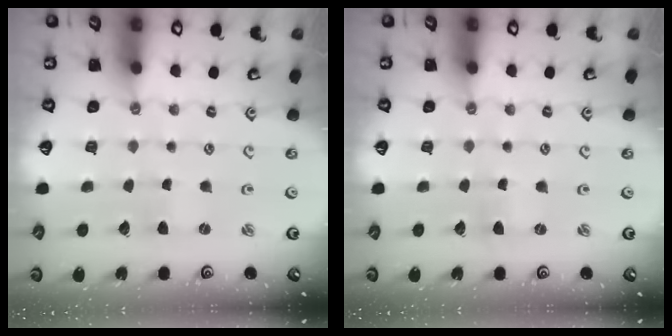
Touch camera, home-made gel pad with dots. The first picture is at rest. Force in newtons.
{"total": 0.0}